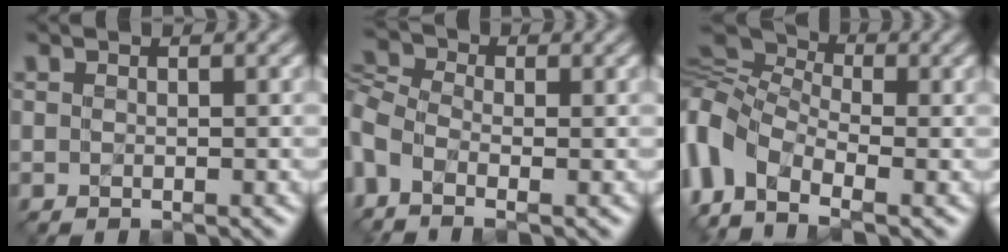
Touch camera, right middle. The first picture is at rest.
{"total": 4.0, "force": [-1.6, 2.3, 2.9], "torque": [-0.120, -0.005, -0.033]}
{"total": 7.3, "force": [-1.6, 5.2, 5.0], "torque": [-0.151, 0.015, -0.036]}